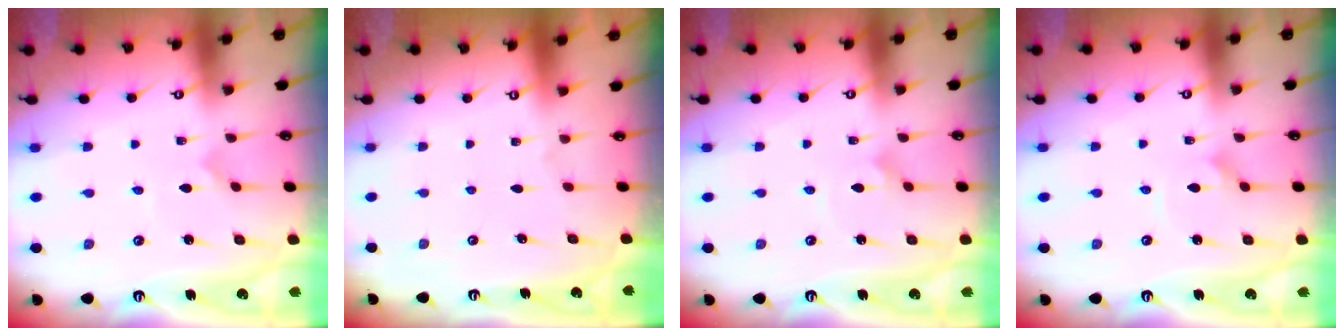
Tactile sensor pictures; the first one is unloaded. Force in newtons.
{"total": 0.0}
{"total": 1.5, "press": 1.5, "slide": 0.1}
{"total": 2.2, "press": 2.2, "slide": 0.1}